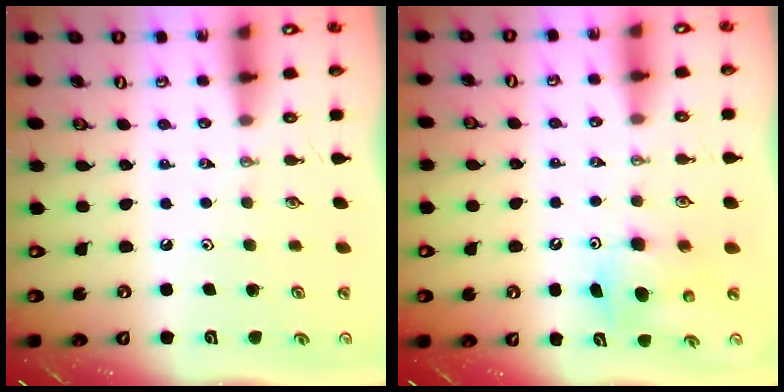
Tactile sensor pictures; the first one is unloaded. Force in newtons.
{"total": 8.1, "press": 8.0, "slide": 0.8}